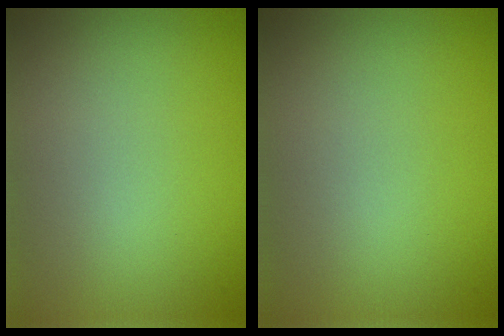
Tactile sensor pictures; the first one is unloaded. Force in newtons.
{"total": 0.0}